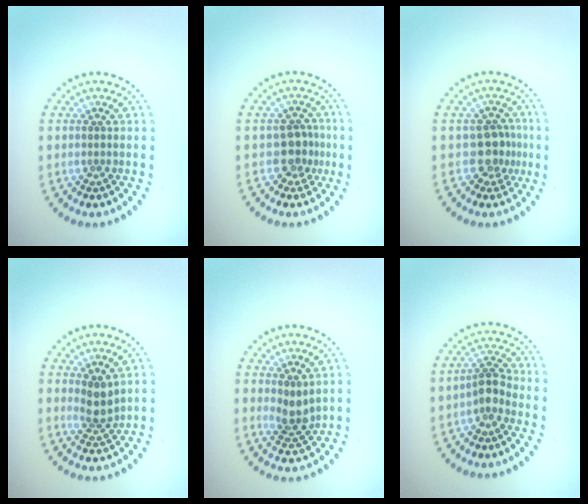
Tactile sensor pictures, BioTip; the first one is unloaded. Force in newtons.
{"total": 2.3, "press": 1.9, "slide": 1.3}
{"total": 2.7, "press": 2.2, "slide": 1.5}
{"total": 2.3, "press": 1.9, "slide": 1.3}
{"total": 2.1, "press": 1.7, "slide": 1.2}
{"total": 2.0, "press": 1.6, "slide": 1.2}